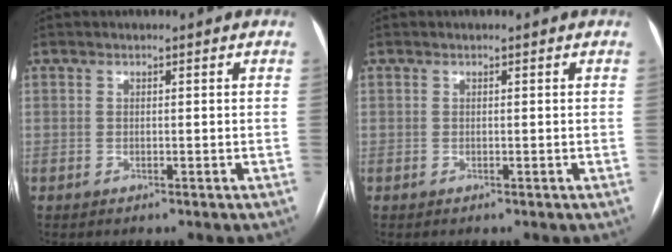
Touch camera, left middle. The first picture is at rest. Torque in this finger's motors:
{"motor_torque": [-0.11, 0.13, 0.01, 0.00]}